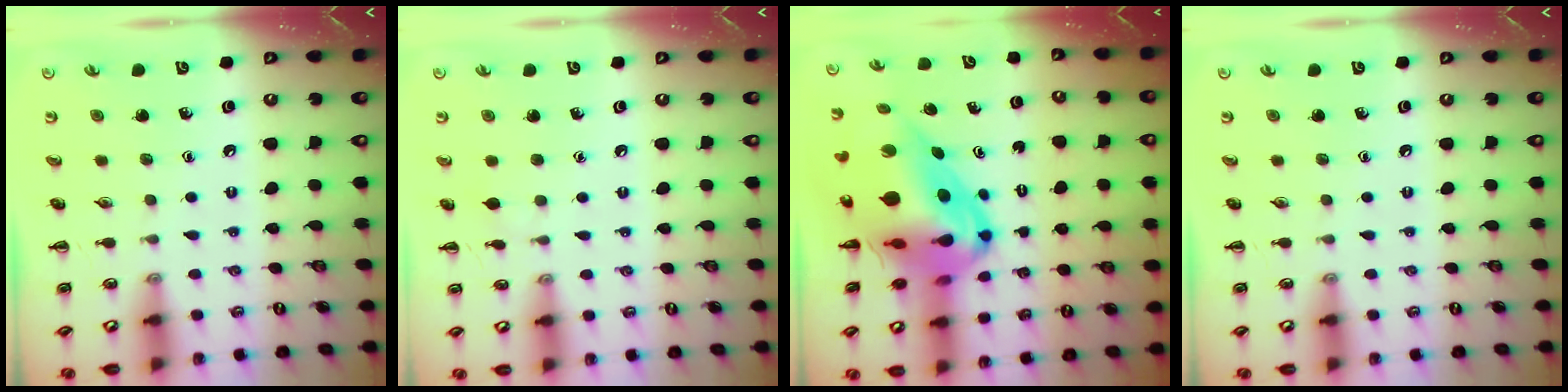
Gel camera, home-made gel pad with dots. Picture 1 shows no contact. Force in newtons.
{"total": 4.4, "press": 4.1, "slide": 1.7}
{"total": 16.9, "press": 16.1, "slide": 5.3}
{"total": 0.0}